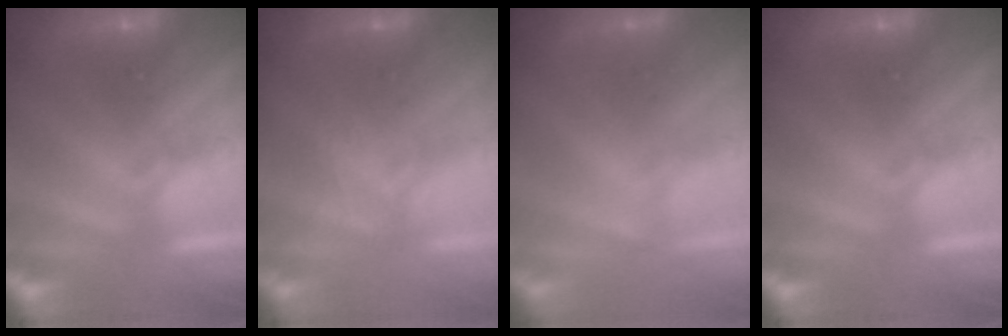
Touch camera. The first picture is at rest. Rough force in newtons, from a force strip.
{"total": 1.2}
{"total": 1.5}
{"total": 0.0}